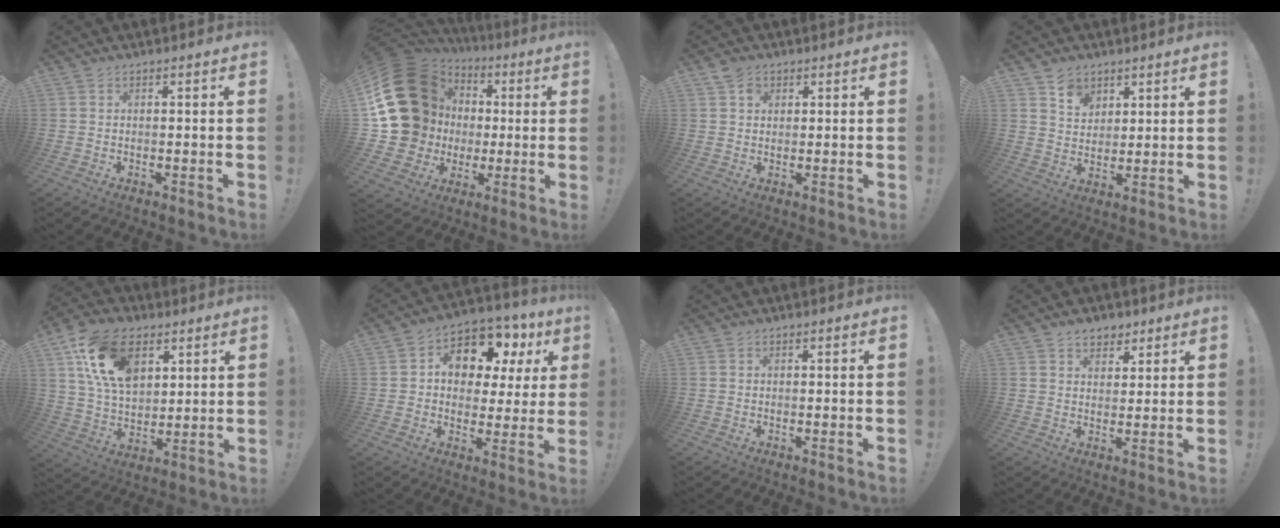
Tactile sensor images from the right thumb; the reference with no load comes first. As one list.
[{"total": 25.1, "force": [4.3, 21.2, 12.7], "torque": [-0.216, -0.029, 0.141]}, {"total": 3.4, "force": [1.8, 2.6, 1.3], "torque": [-0.017, -0.002, 0.032]}, {"total": 7.2, "force": [4.6, 5.3, 1.7], "torque": [-0.016, -0.035, 0.084]}, {"total": 18.6, "force": [8.0, 11.8, 11.9], "torque": [-0.221, -0.020, 0.151]}, {"total": 11.8, "force": [5.7, 8.1, 6.4], "torque": [-0.097, -0.040, 0.104]}, {"total": 0.0}, {"total": 5.3, "force": [3.6, 3.6, 1.4], "torque": [-0.007, -0.020, 0.064]}]